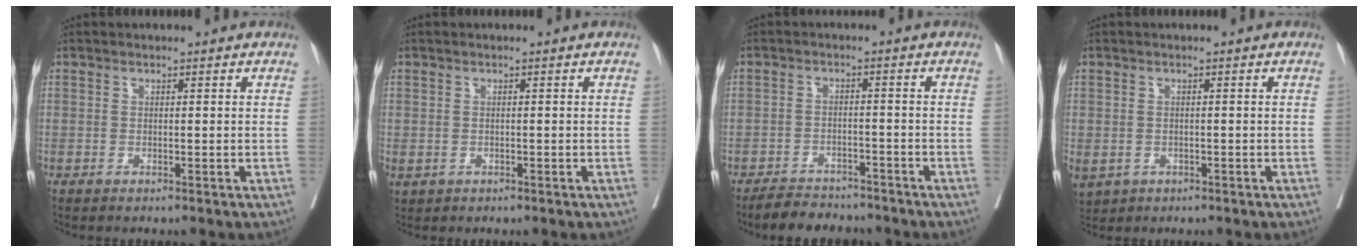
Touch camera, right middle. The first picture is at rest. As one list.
[{"total": 1.4, "force": [-0.3, 1.1, 0.9], "torque": [-0.025, 0.000, 0.004]}, {"total": 6.6, "force": [-6.0, 2.3, 1.5], "torque": [-0.028, -0.008, -0.091]}, {"total": 8.5, "force": [-3.5, 6.8, 3.7], "torque": [-0.111, -0.006, -0.043]}]